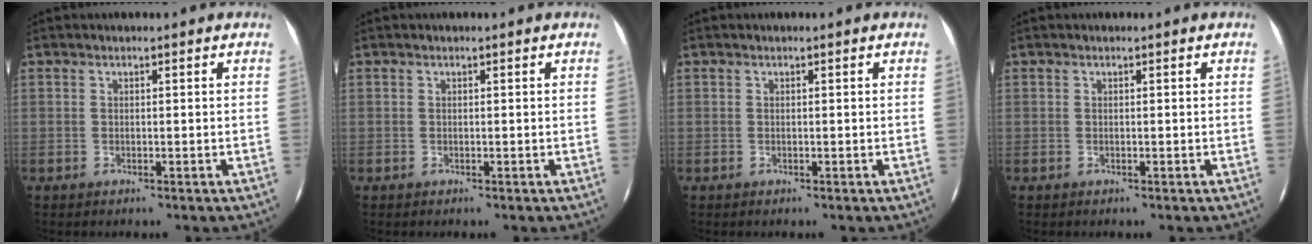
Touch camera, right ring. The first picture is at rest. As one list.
[{"total": 0.0}, {"total": 0.0}, {"total": 0.0}]